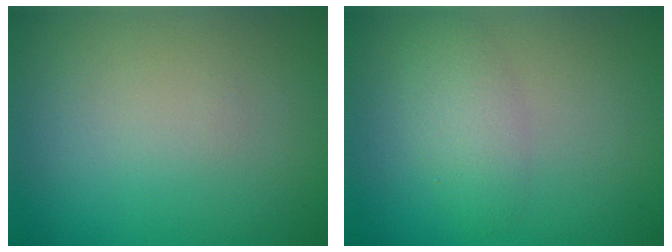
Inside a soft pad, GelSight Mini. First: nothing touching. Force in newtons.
{"total": 2.7, "press": 2.7, "slide": 0.0}